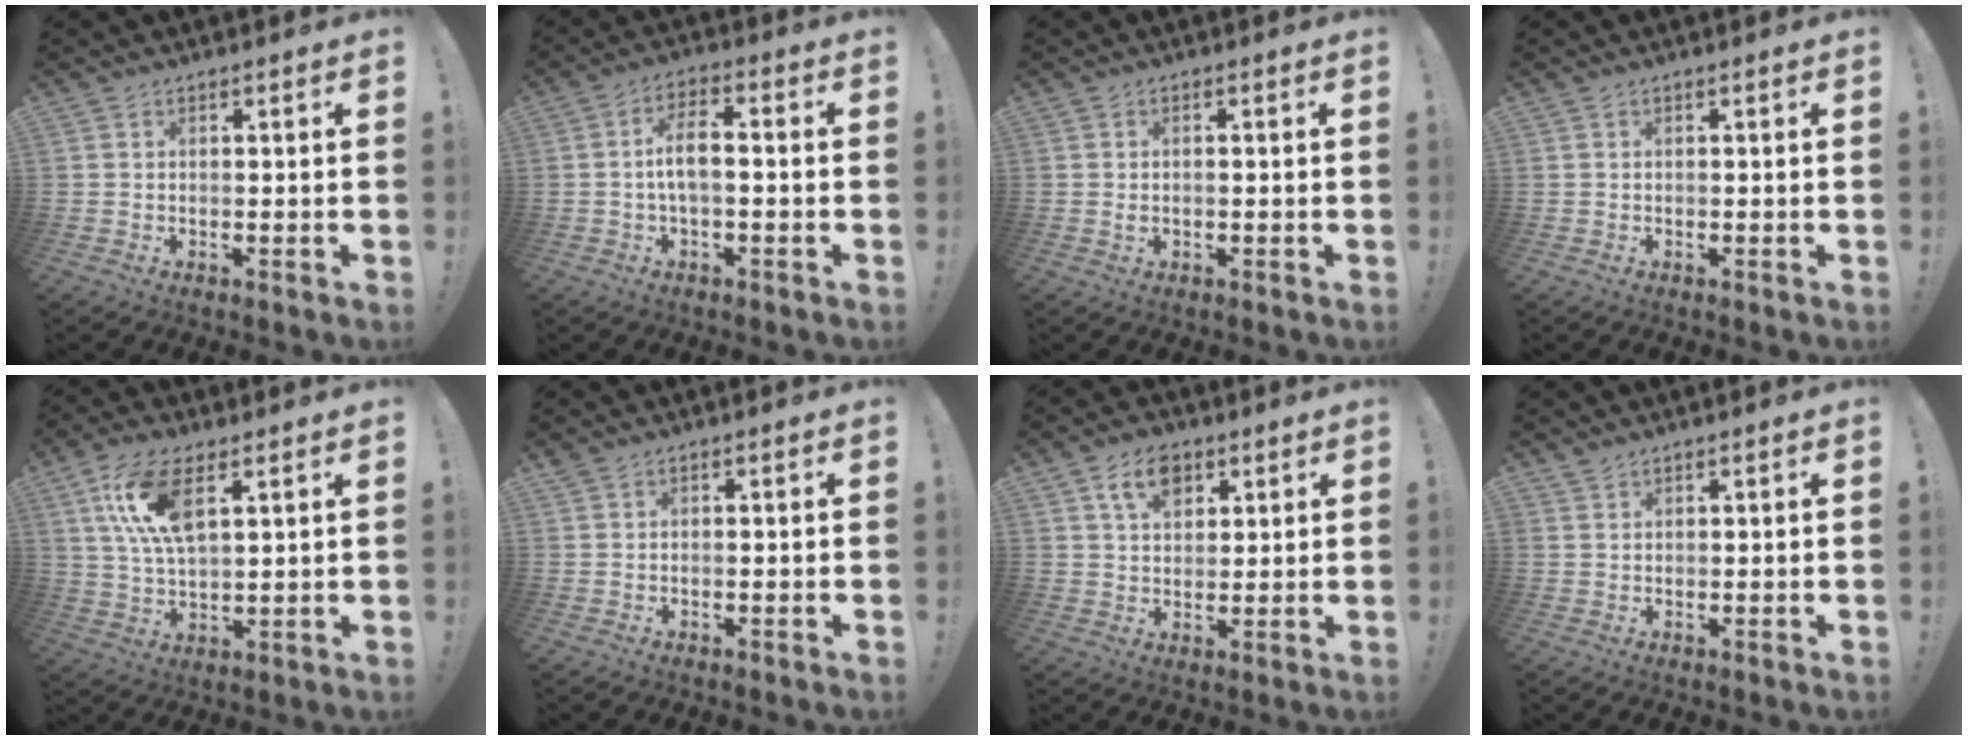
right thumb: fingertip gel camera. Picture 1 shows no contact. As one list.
[{"total": 7.3, "force": [-0.5, 2.7, 6.8], "torque": [-0.115, 0.003, -0.010]}, {"total": 0.9, "force": [-0.2, 0.2, 0.9], "torque": [-0.008, -0.002, -0.005]}, {"total": 0.0}, {"total": 13.1, "force": [5.8, 6.0, 10.1], "torque": [-0.203, -0.014, 0.104]}, {"total": 0.7, "force": [0.5, 0.4, 0.1], "torque": [0.000, -0.001, 0.009]}, {"total": 8.9, "force": [4.8, 5.8, 4.7], "torque": [-0.068, -0.008, 0.088]}, {"total": 1.3, "force": [1.2, 0.5, 0.3], "torque": [0.001, -0.006, 0.022]}]